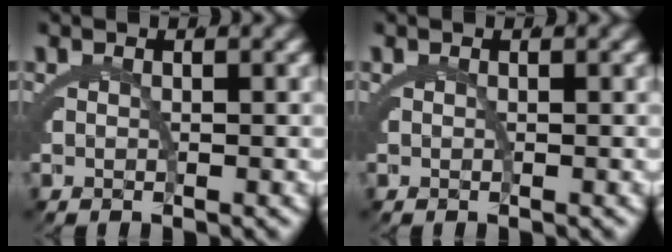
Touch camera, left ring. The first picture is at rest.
{"total": 0.0}